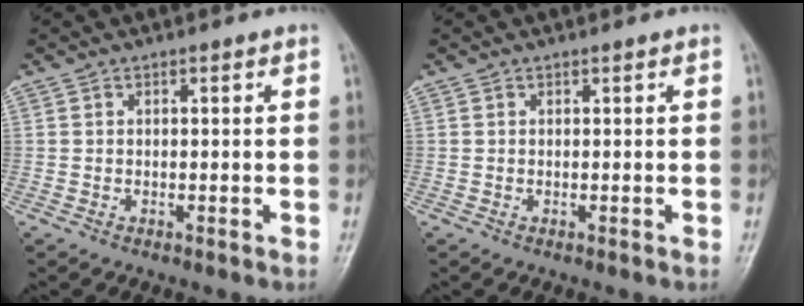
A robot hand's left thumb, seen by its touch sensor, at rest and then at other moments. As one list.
[{"total": 0.0}]